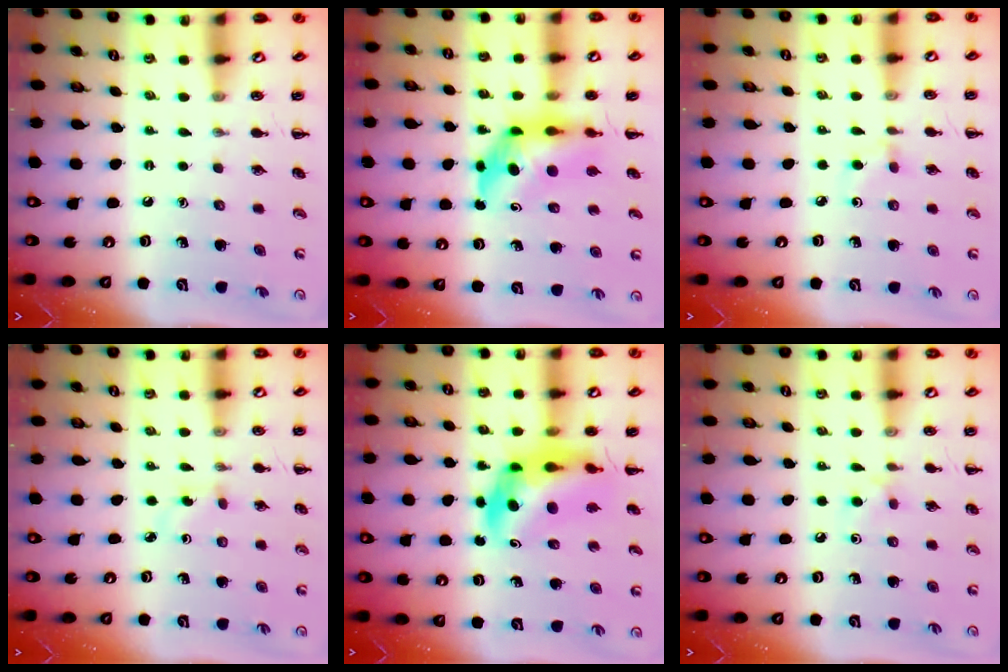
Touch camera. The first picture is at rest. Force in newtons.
{"total": 6.2, "press": 5.9, "slide": 1.7}
{"total": 4.2, "press": 3.8, "slide": 1.8}
{"total": 2.8, "press": 2.5, "slide": 1.2}
{"total": 9.0, "press": 8.6, "slide": 2.8}
{"total": 5.0, "press": 4.8, "slide": 1.4}